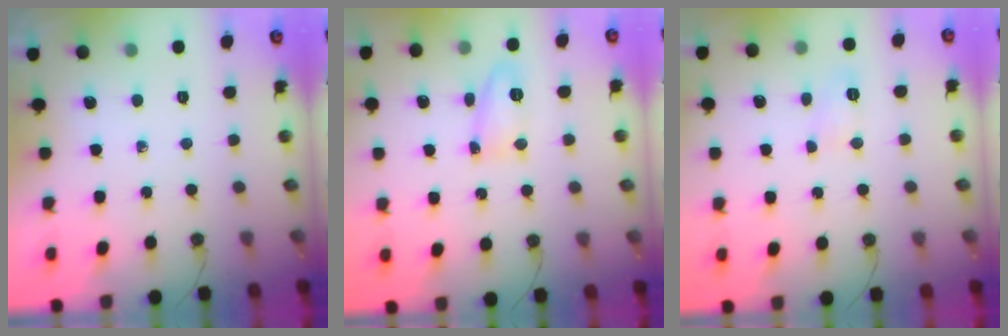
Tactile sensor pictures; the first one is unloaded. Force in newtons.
{"total": 22.7, "press": 10.7, "slide": 20.0}
{"total": 5.6, "press": 5.6, "slide": 0.6}